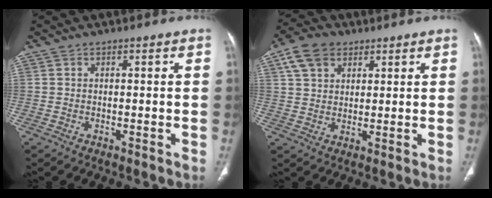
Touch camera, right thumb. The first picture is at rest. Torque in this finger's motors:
{"motor_torque": [-0.48, 0.48, 0.51, -0.51, 0.08]}